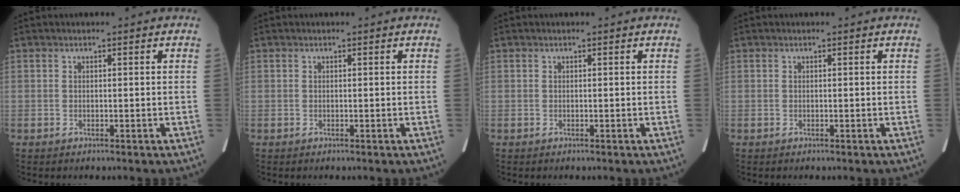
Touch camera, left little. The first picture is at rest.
{"total": 0.0}
{"total": 0.0}
{"total": 0.0}